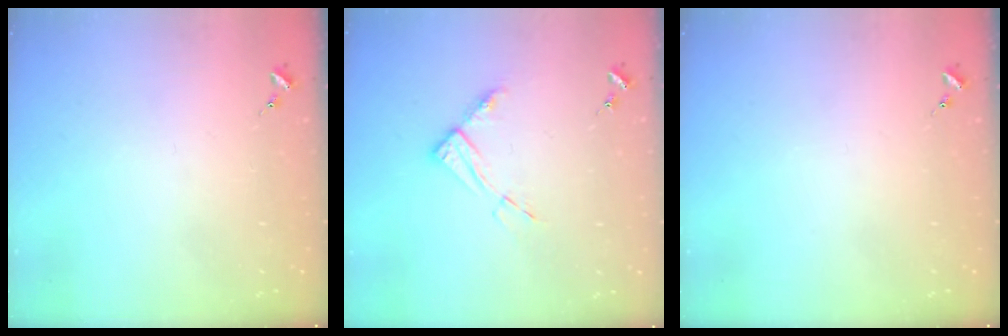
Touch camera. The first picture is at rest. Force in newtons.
{"total": 8.7, "press": 8.6, "slide": 0.9}
{"total": 0.0}